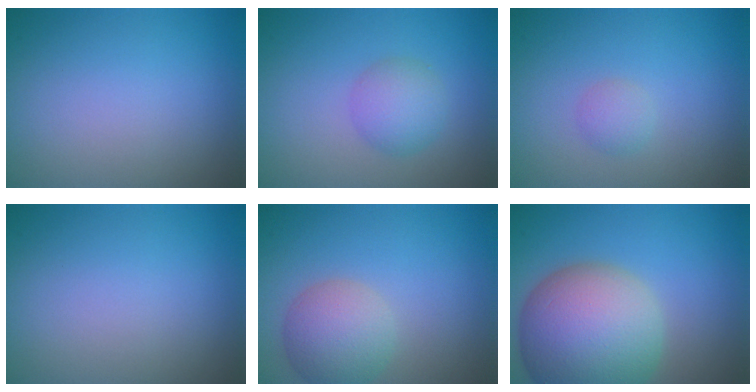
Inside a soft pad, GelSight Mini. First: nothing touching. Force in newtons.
{"total": 2.8, "press": 2.8, "slide": 0.0}
{"total": 1.2, "press": 1.2, "slide": 0.0}
{"total": 0.0}
{"total": 4.4, "press": 4.4, "slide": 0.4}
{"total": 12.6, "press": 12.5, "slide": 1.0}